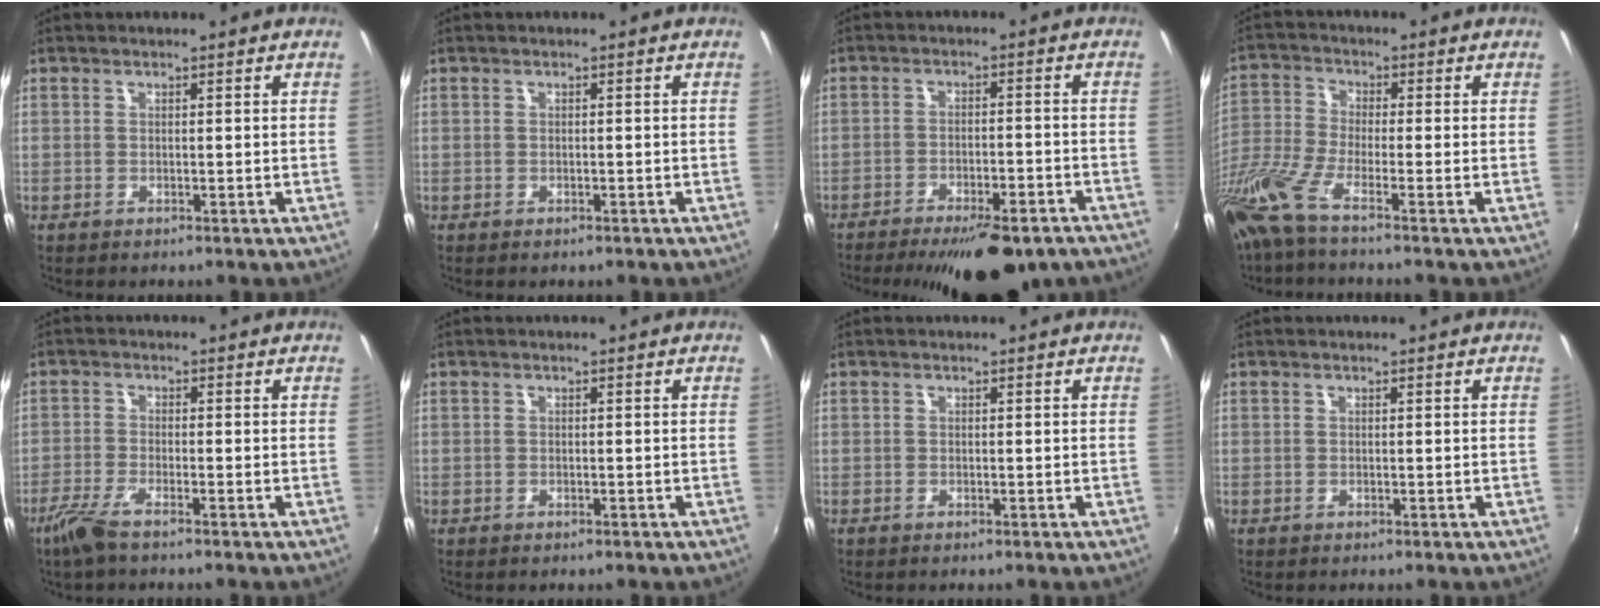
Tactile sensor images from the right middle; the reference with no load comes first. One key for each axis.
{"total": 0.5, "fx": -0.3, "fy": 0.2, "fz": 0.4, "tx": -0.008, "ty": -0.003, "tz": -0.003}
{"total": 16.6, "fx": -12.5, "fy": 5.2, "fz": 9.7, "tx": -0.175, "ty": -0.025, "tz": -0.163}
{"total": 9.4, "fx": -6.8, "fy": 0.4, "fz": 6.5, "tx": -0.149, "ty": -0.026, "tz": -0.140}
{"total": 4.7, "fx": -3.5, "fy": 0.4, "fz": 3.2, "tx": -0.082, "ty": -0.010, "tz": -0.072}
{"total": 0.0}
{"total": 0.0}
{"total": 0.0}